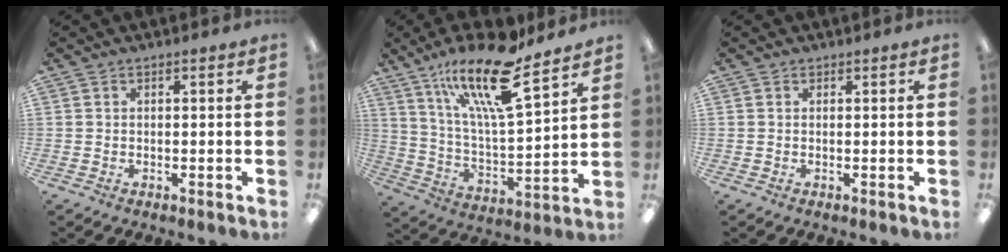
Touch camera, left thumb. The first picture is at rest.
{"total": 20.5, "force": [14.3, 5.3, 13.7], "torque": [-0.242, -0.081, 0.237]}
{"total": 0.0}